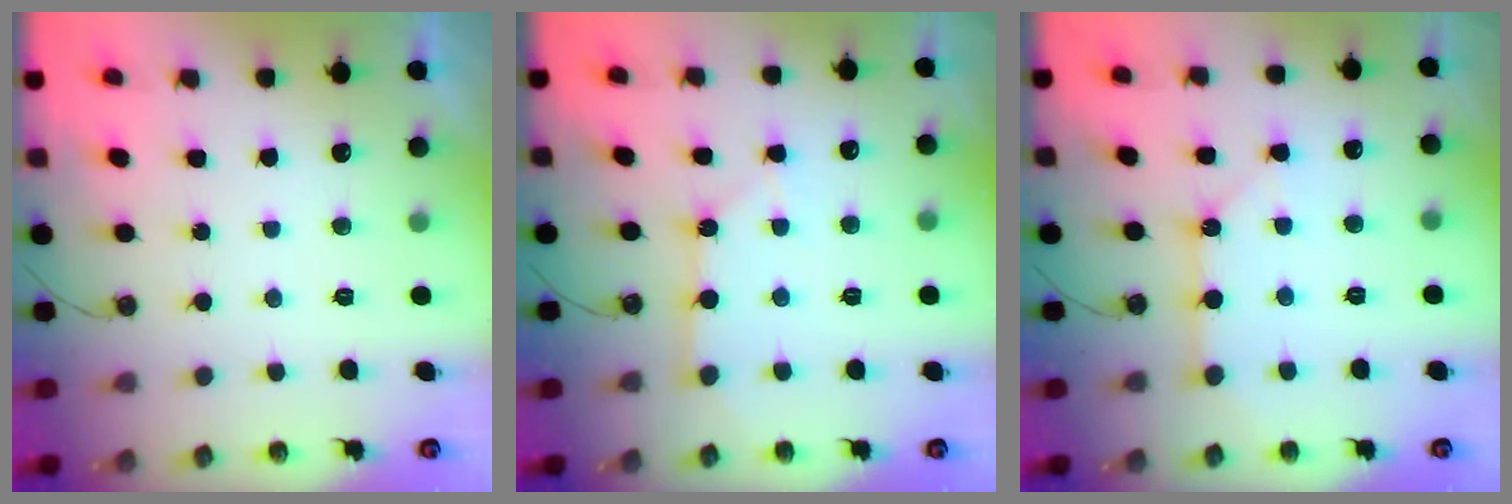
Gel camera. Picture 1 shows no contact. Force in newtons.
{"total": 2.6, "press": 2.6, "slide": 0.3}
{"total": 4.2, "press": 4.2, "slide": 0.3}